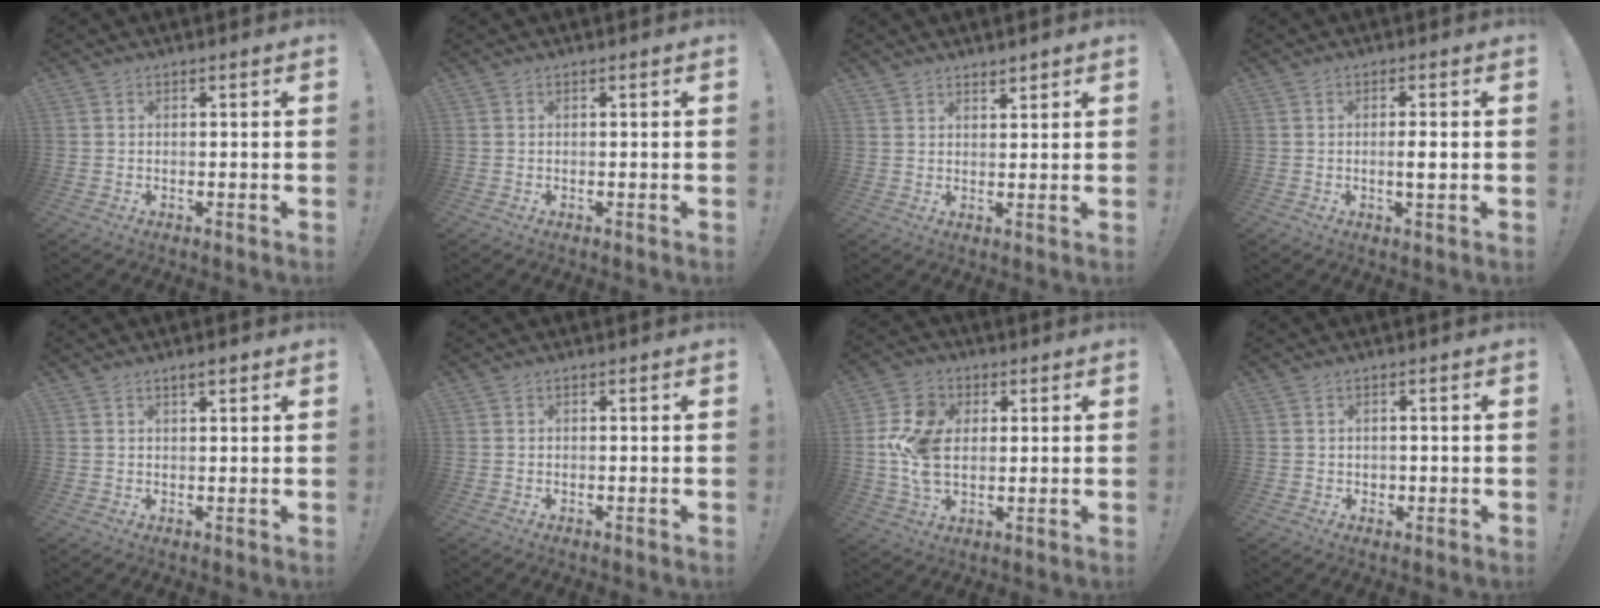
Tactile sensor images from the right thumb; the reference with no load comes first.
{"total": 0.0}
{"total": 2.7, "force": [2.6, 0.8, 0.2], "torque": [0.008, -0.020, 0.047]}
{"total": 2.6, "force": [-0.3, 0.2, 2.6], "torque": [-0.037, -0.005, -0.010]}
{"total": 2.4, "force": [1.7, 0.6, 1.6], "torque": [-0.017, -0.004, 0.026]}
{"total": 0.0}
{"total": 13.4, "force": [0.6, 9.5, 9.5], "torque": [-0.194, 0.002, 0.015]}
{"total": 1.2, "force": [0.2, 1.2, 0.2], "torque": [0.005, -0.001, 0.001]}